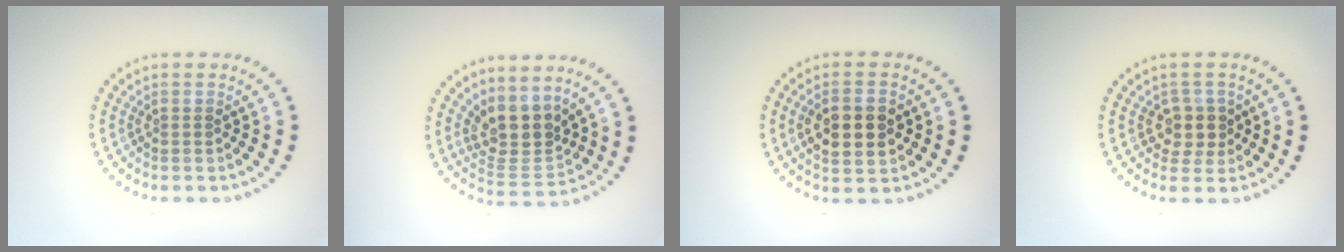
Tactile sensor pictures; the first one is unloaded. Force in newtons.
{"total": 3.9, "press": 3.1, "slide": 2.3}
{"total": 4.6, "press": 4.6, "slide": 0.3}
{"total": 2.5, "press": 2.2, "slide": 1.2}